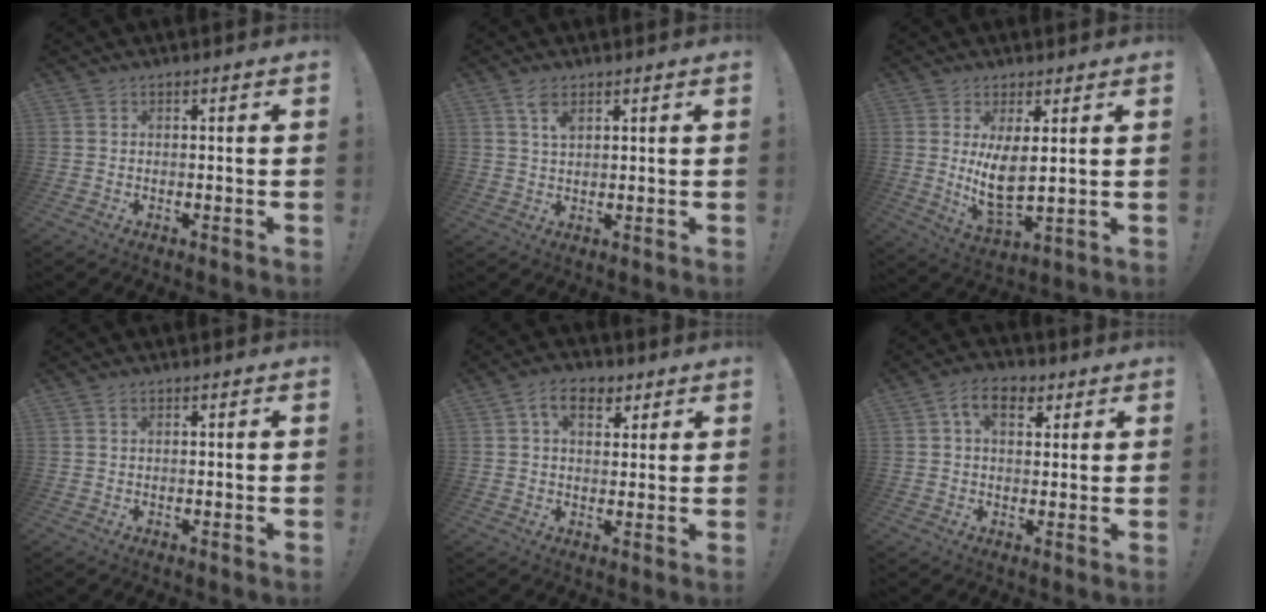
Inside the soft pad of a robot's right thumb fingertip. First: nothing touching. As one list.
[{"total": 4.2, "force": [2.4, 2.0, 2.9], "torque": [-0.038, -0.012, 0.040]}, {"total": 9.2, "force": [2.9, 3.1, 8.2], "torque": [-0.141, -0.033, 0.052]}, {"total": 0.7, "force": [0.4, 0.4, 0.3], "torque": [0.000, -0.003, 0.007]}, {"total": 8.1, "force": [3.6, 5.2, 5.0], "torque": [-0.075, 0.002, 0.068]}, {"total": 8.0, "force": [3.1, 5.1, 5.4], "torque": [-0.088, 0.006, 0.058]}]